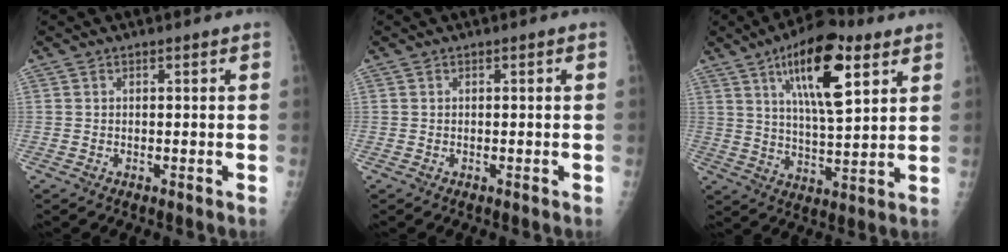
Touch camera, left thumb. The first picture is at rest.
{"total": 0.0}
{"total": 16.2, "force": [7.8, 5.4, 13.1], "torque": [-0.189, -0.032, 0.128]}